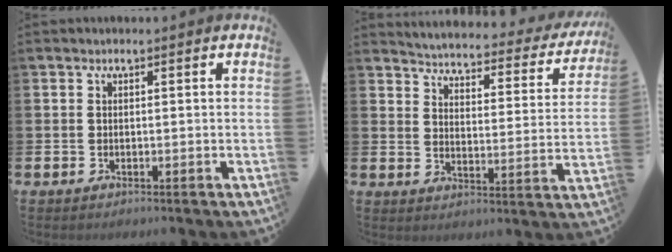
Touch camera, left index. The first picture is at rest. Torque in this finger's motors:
{"motor_torque": [0.92, -1.22, 0.40, 0.05]}